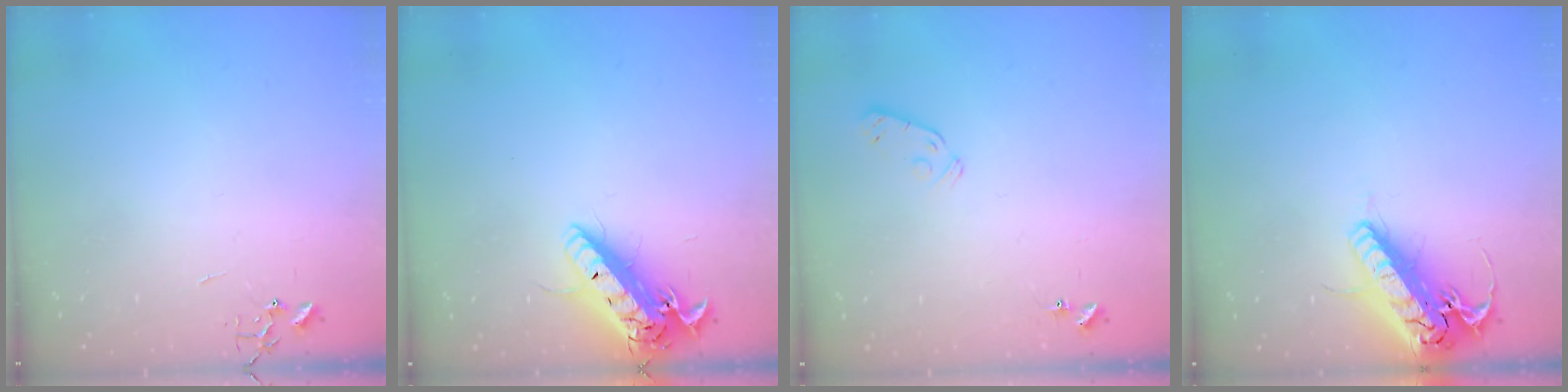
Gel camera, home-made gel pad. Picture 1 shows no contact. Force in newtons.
{"total": 17.4, "press": 16.9, "slide": 4.1}
{"total": 5.3, "press": 5.3, "slide": 0.7}
{"total": 21.0, "press": 20.7, "slide": 3.7}